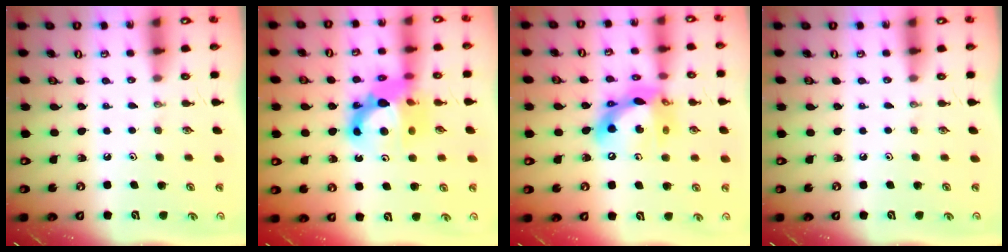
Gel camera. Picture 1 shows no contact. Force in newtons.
{"total": 12.9, "press": 12.7, "slide": 2.5}
{"total": 14.6, "press": 14.6, "slide": 1.6}
{"total": 0.0}